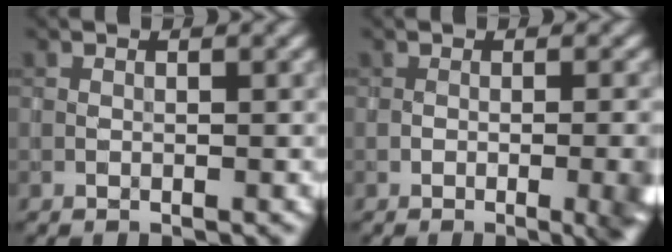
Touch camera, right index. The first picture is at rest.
{"total": 6.5, "force": [-1.5, 2.6, 5.7], "torque": [-0.047, -0.005, -0.010]}